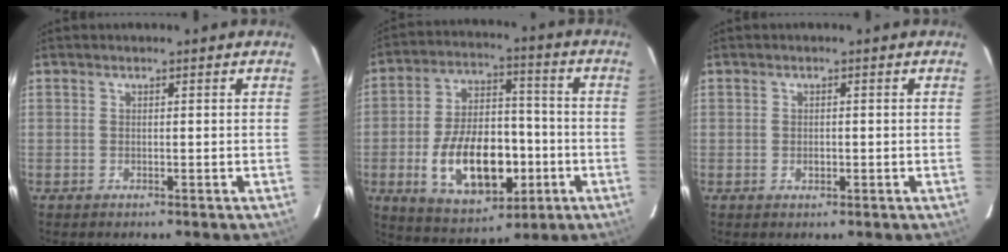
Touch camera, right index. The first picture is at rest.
{"total": 17.8, "force": [-4.9, 10.0, 13.8], "torque": [-0.267, 0.013, -0.060]}
{"total": 1.2, "force": [-0.1, 1.0, 0.6], "torque": [-0.010, 0.002, -0.002]}